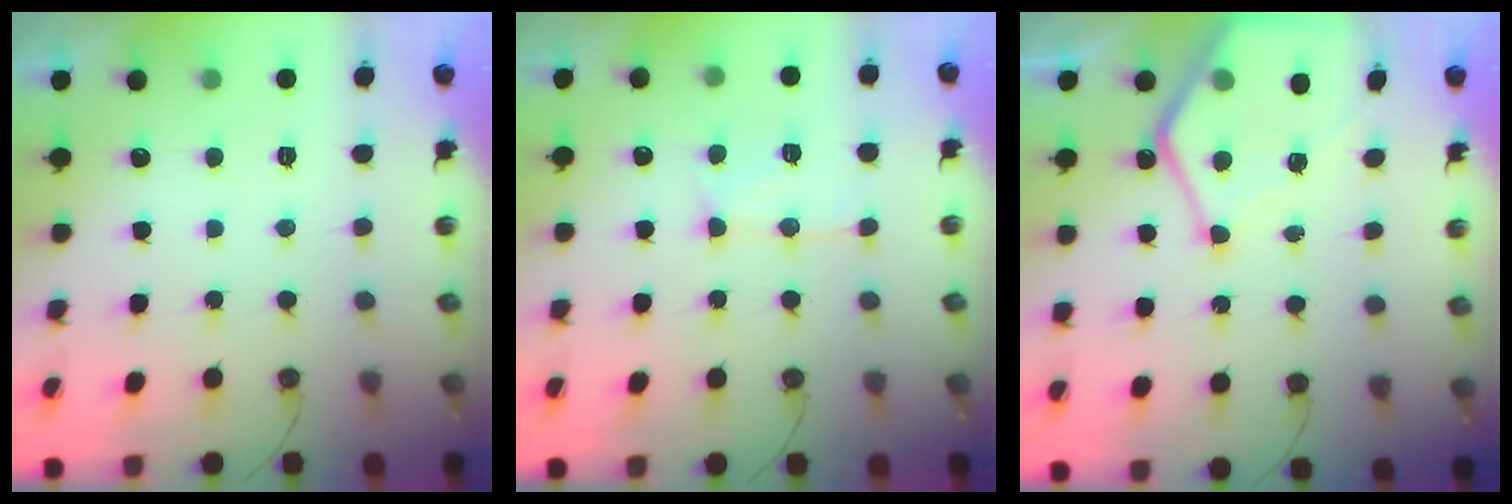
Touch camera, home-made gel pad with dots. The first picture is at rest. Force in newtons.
{"total": 12.4, "press": 12.3, "slide": 1.1}
{"total": 11.8, "press": 11.8, "slide": 1.0}